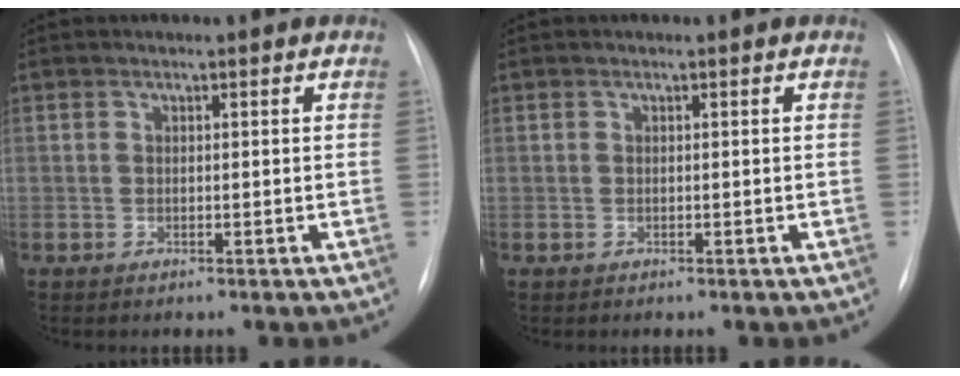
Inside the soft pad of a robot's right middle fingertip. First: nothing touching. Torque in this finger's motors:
{"motor_torque": [0.20, -0.17, 0.03, 0.02]}